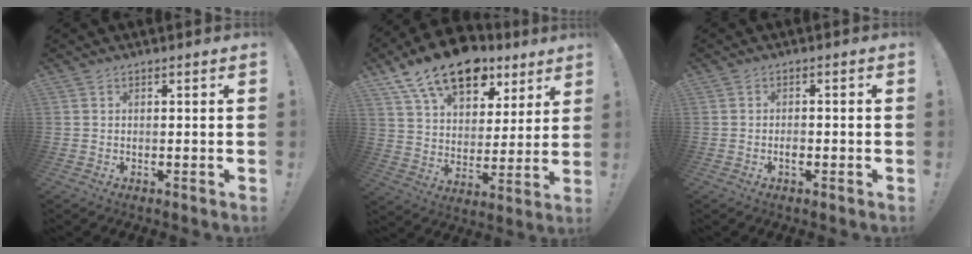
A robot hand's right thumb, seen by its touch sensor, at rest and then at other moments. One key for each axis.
{"total": 18.2, "fx": 12.2, "fy": 9.8, "fz": 9.4, "tx": -0.146, "ty": -0.080, "tz": 0.217}
{"total": 1.7, "fx": -0.7, "fy": 0.9, "fz": 1.2, "tx": -0.010, "ty": 0.000, "tz": -0.014}